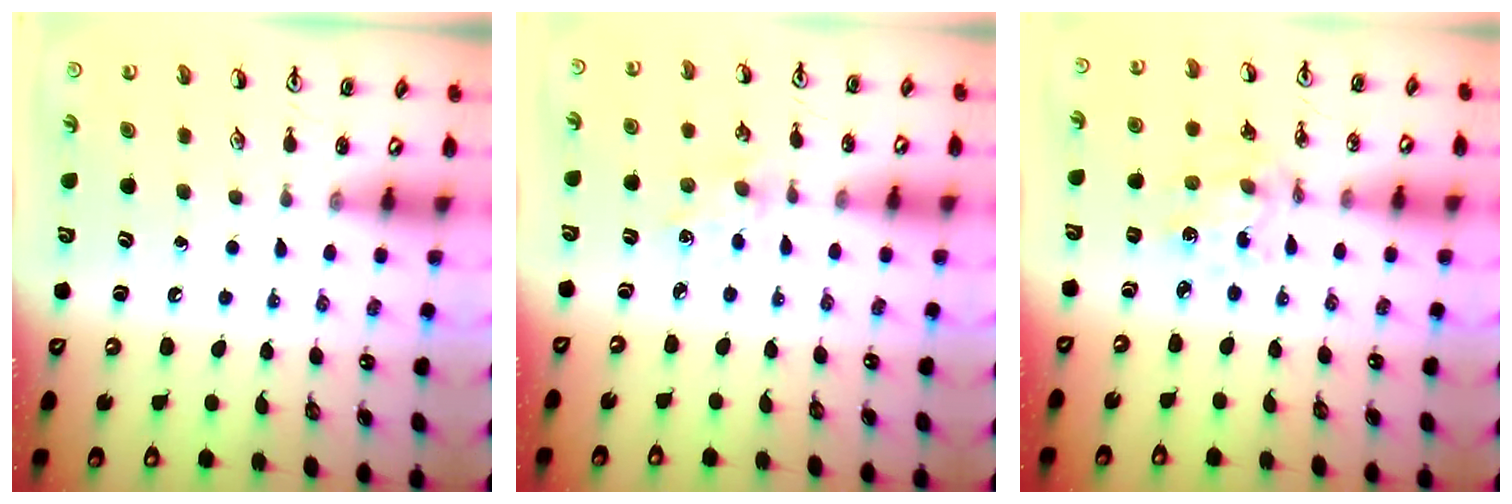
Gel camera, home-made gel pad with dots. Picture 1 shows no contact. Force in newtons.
{"total": 2.6, "press": 2.5, "slide": 0.4}
{"total": 2.4, "press": 2.4, "slide": 0.5}